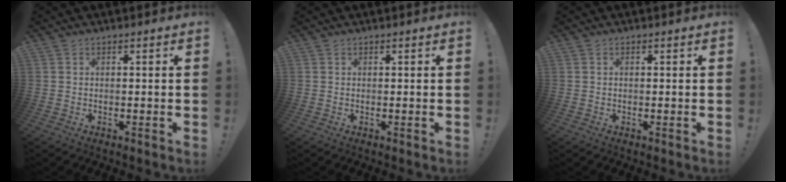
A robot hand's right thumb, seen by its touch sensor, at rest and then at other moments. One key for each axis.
{"total": 0.0}
{"total": 0.0}